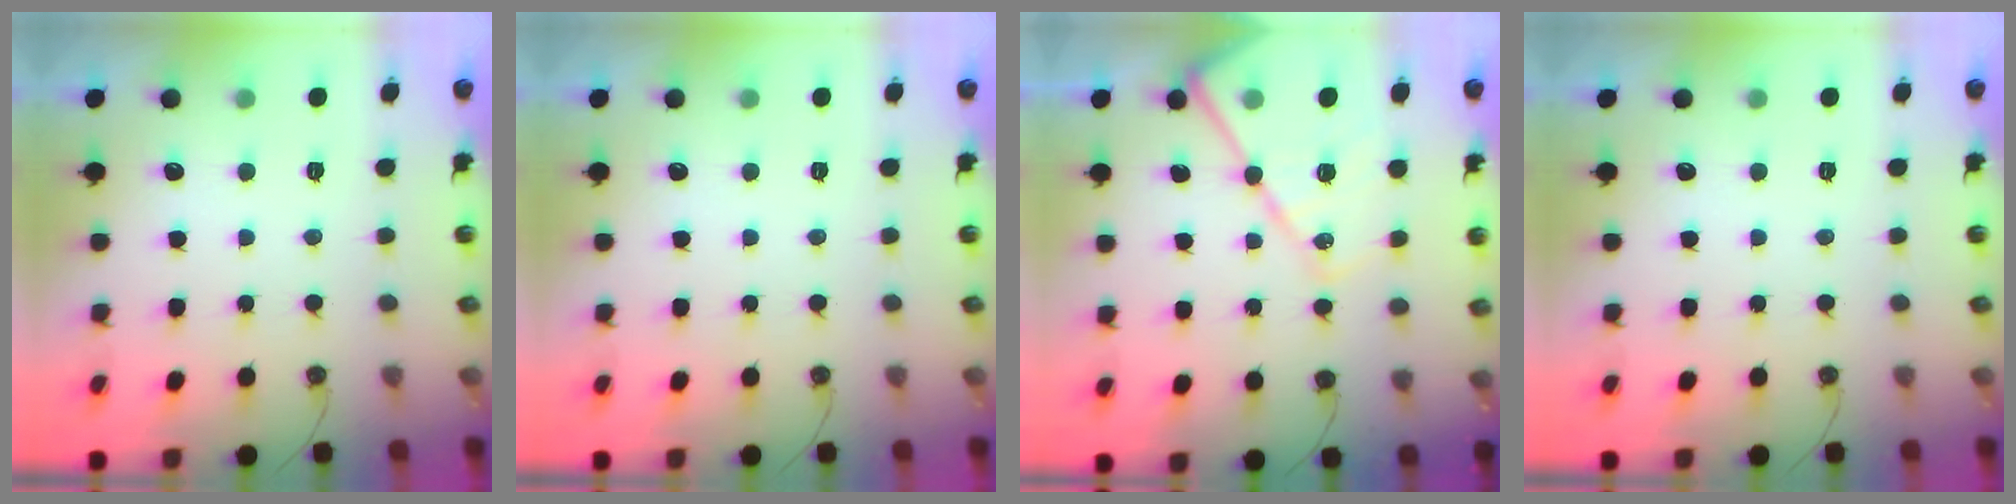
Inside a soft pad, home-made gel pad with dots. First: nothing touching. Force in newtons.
{"total": 0.0}
{"total": 18.3, "press": 18.2, "slide": 1.8}
{"total": 0.0}